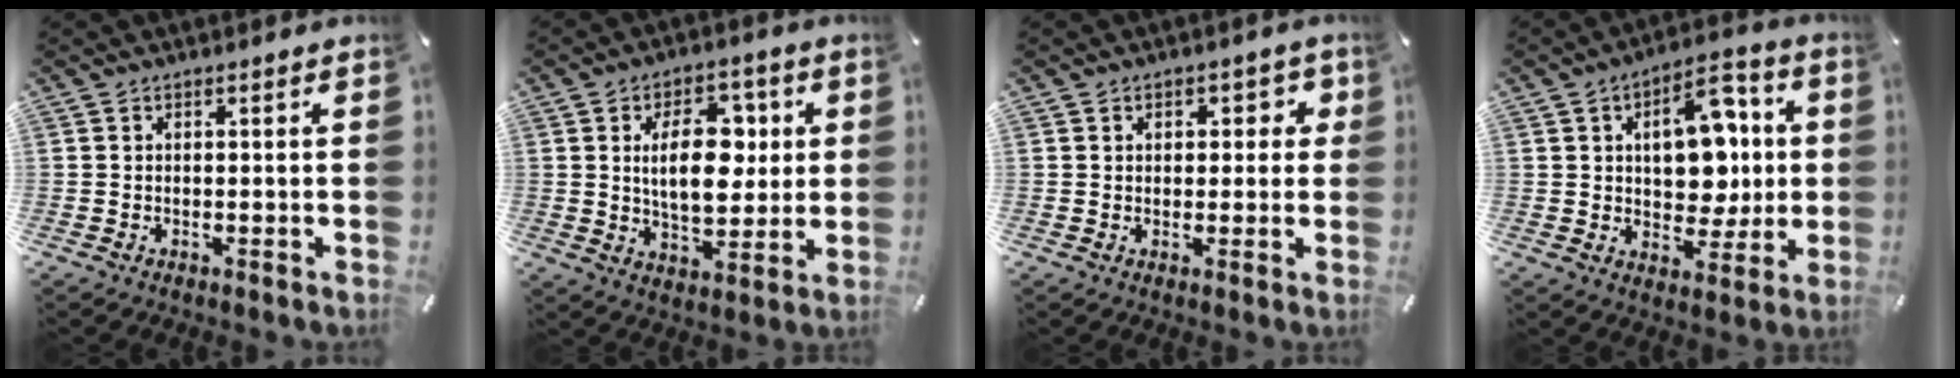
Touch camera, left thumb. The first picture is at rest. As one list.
[{"total": 14.1, "force": [2.6, 8.6, 10.8], "torque": [-0.162, 0.002, 0.041]}, {"total": 3.7, "force": [0.9, 2.8, 2.2], "torque": [-0.016, -0.004, 0.005]}, {"total": 14.7, "force": [2.0, 10.0, 10.5], "torque": [-0.130, 0.003, 0.034]}]